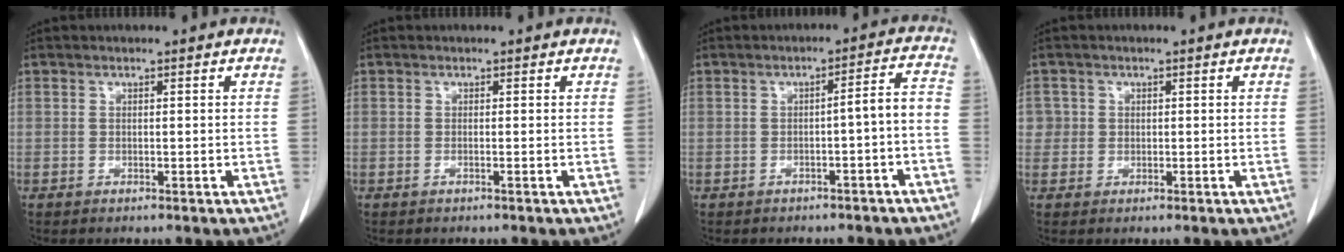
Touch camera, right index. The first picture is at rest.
{"total": 0.0}
{"total": 4.3, "force": [-1.9, 0.2, 3.8], "torque": [-0.044, 0.020, -0.027]}
{"total": 2.2, "force": [0.3, 2.1, -0.1], "torque": [0.021, 0.005, 0.001]}